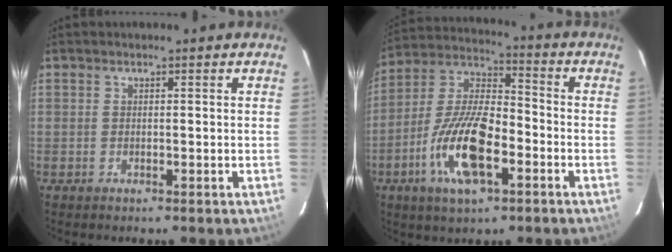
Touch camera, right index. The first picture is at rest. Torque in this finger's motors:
{"motor_torque": [2.14, 0.00, 0.59, 0.21]}